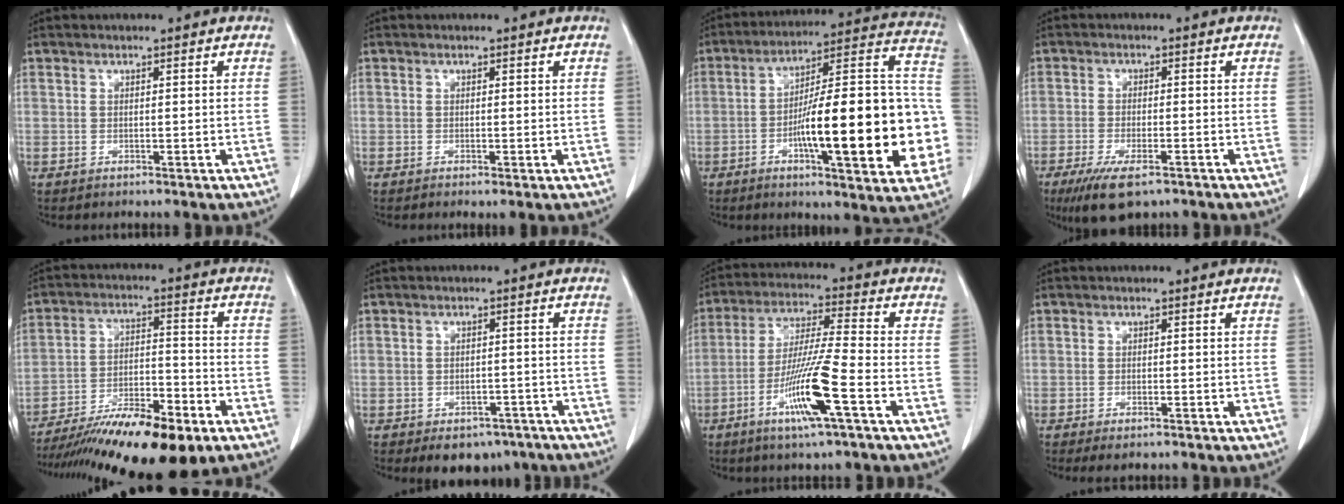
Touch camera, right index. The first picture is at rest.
{"total": 0.7, "force": [-0.3, 0.1, 0.7], "torque": [-0.012, -0.003, -0.005]}
{"total": 25.8, "force": [-5.5, 4.6, 24.7], "torque": [-0.292, 0.024, -0.076]}
{"total": 7.7, "force": [-5.1, 2.3, 5.4], "torque": [-0.094, -0.016, -0.082]}
{"total": 17.7, "force": [-12.7, 3.2, 11.9], "torque": [-0.181, -0.012, -0.213]}
{"total": 6.6, "force": [-4.6, 4.2, 2.0], "torque": [-0.007, 0.010, -0.056]}
{"total": 11.8, "force": [-5.0, -0.4, 10.6], "torque": [-0.208, -0.011, -0.096]}
{"total": 2.3, "force": [-1.6, 0.7, 1.5], "torque": [-0.018, -0.004, -0.020]}